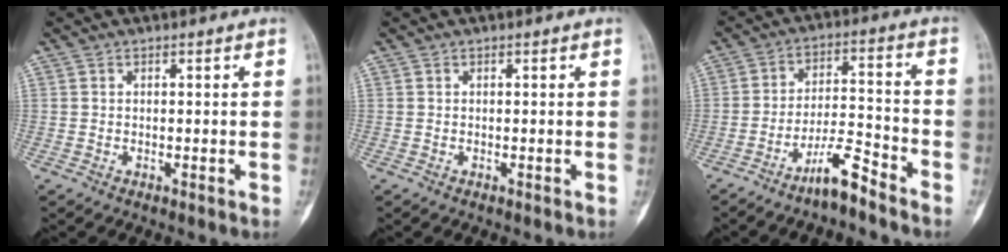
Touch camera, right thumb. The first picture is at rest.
{"total": 0.0}
{"total": 7.7, "force": [-6.1, 1.2, 4.6], "torque": [-0.083, 0.058, -0.112]}